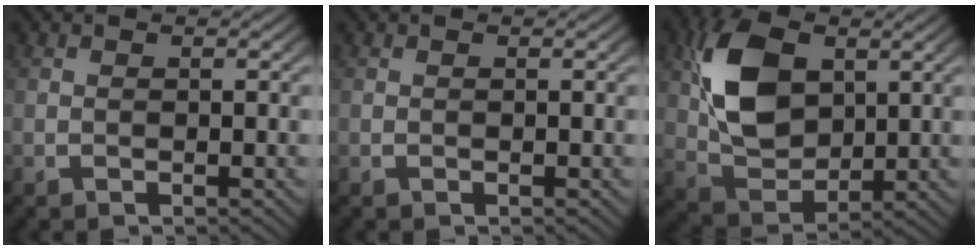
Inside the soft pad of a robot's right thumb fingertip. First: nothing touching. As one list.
[{"total": 0.0}, {"total": 9.5, "force": [1.7, 6.1, 7.1], "torque": [-0.160, -0.021, 0.039]}]